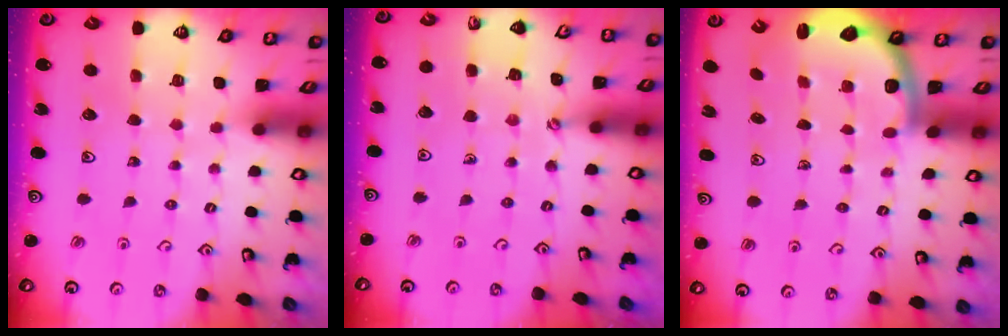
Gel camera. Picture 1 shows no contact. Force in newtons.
{"total": 2.7, "press": 2.7, "slide": 0.4}
{"total": 2.7, "press": 2.4, "slide": 1.2}